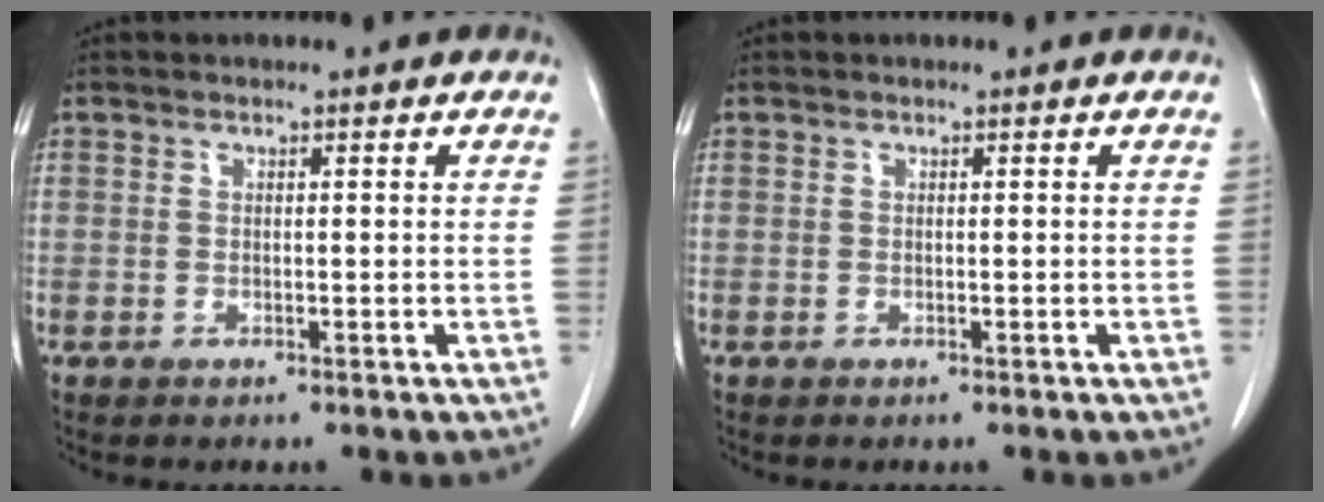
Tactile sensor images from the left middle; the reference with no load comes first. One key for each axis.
{"total": 0.0}